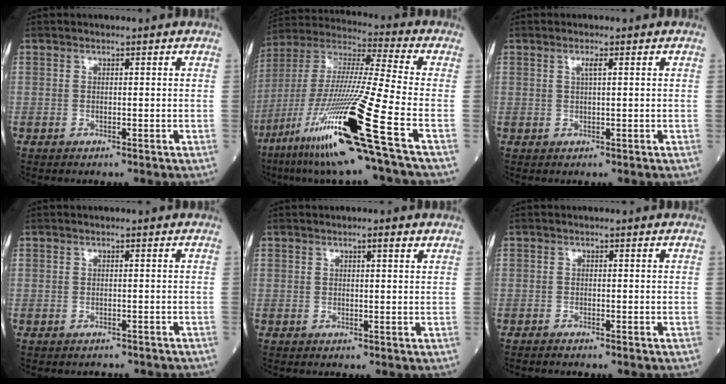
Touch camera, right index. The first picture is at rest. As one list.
[{"total": 24.1, "force": [-10.9, -0.6, 21.6], "torque": [-0.427, -0.051, -0.206]}, {"total": 1.3, "force": [0.5, 0.0, 1.2], "torque": [-0.024, 0.001, 0.008]}, {"total": 2.8, "force": [-2.5, 1.0, 0.7], "torque": [-0.014, -0.003, -0.027]}, {"total": 1.5, "force": [0.9, 0.1, 1.2], "torque": [-0.021, 0.001, 0.013]}, {"total": 0.8, "force": [-0.8, -0.1, 0.2], "torque": [-0.006, -0.001, -0.014]}]